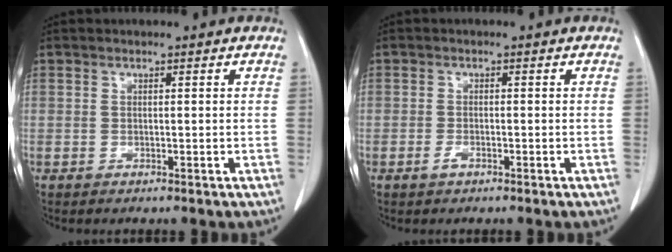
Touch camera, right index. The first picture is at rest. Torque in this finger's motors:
{"motor_torque": [0.06, -0.01, -0.12, -0.02]}